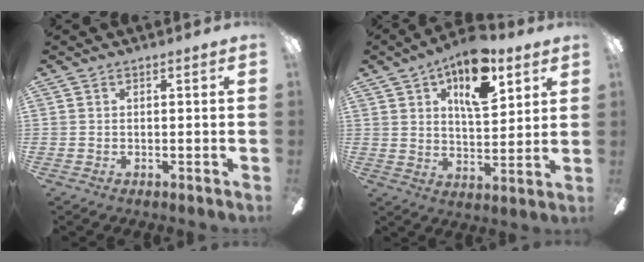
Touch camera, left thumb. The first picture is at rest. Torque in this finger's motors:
{"motor_torque": [0.55, 0.55, 0.59, 0.04, 0.11]}